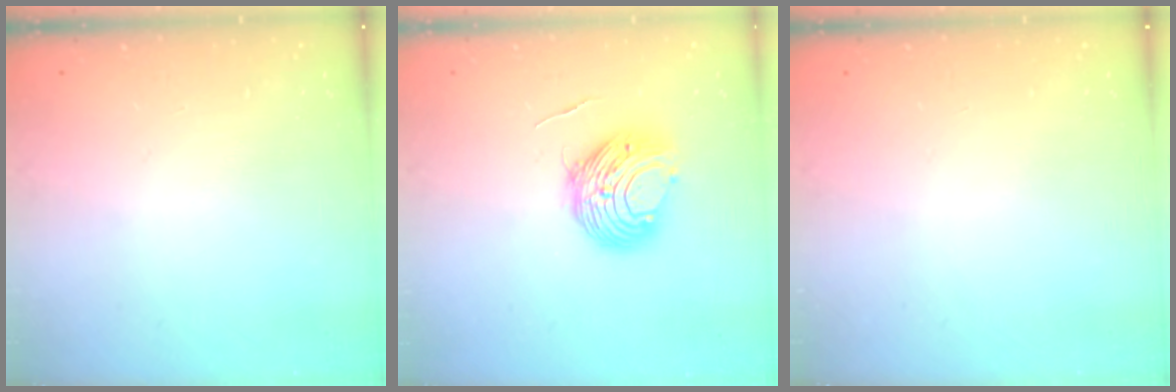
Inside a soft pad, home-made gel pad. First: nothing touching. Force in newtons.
{"total": 10.1, "press": 10.0, "slide": 0.9}
{"total": 0.0}